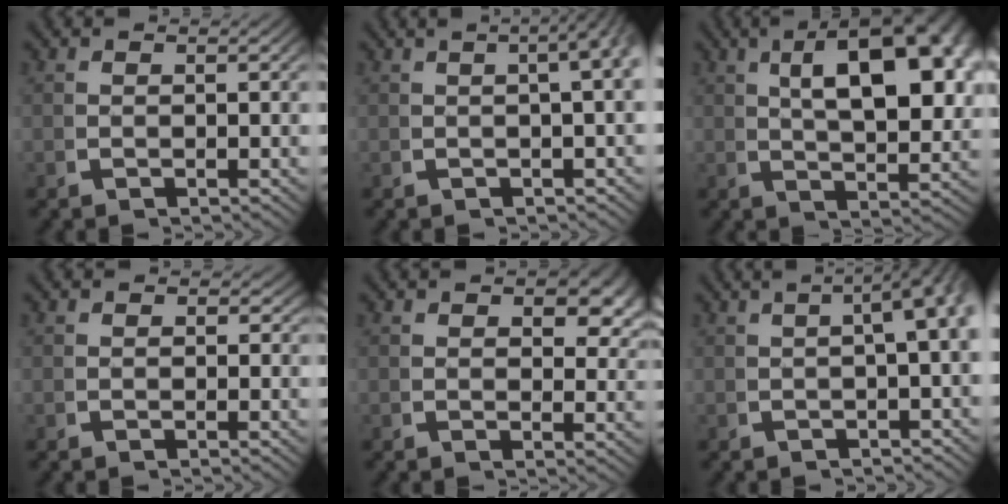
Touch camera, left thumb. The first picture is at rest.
{"total": 7.9, "force": [2.9, 4.2, 6.0], "torque": [-0.046, 0.049, 0.016]}
{"total": 13.0, "force": [3.2, 6.8, 10.6], "torque": [-0.122, 0.011, 0.040]}
{"total": 0.8, "force": [0.2, 0.7, 0.1], "torque": [0.000, -0.004, -0.002]}
{"total": 2.7, "force": [1.3, 1.3, 1.9], "torque": [-0.015, -0.007, 0.017]}
{"total": 7.7, "force": [1.5, 3.7, 6.6], "torque": [-0.073, 0.028, 0.011]}